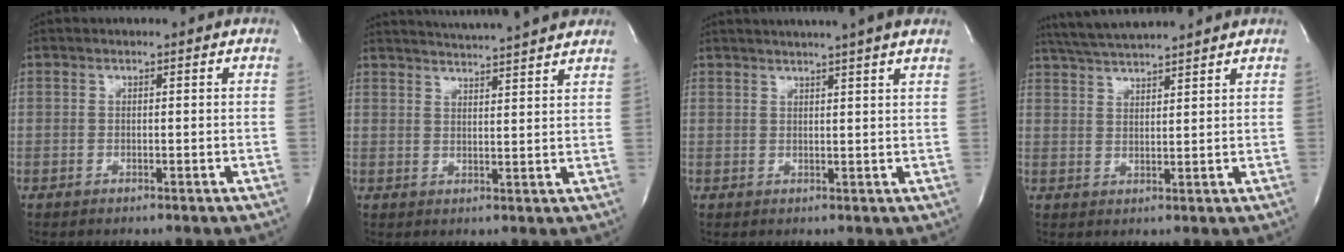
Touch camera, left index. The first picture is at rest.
{"total": 12.9, "force": [11.9, -0.4, 5.0], "torque": [-0.088, 0.005, 0.154]}
{"total": 10.0, "force": [8.4, -0.5, 5.3], "torque": [-0.085, 0.019, 0.092]}
{"total": 8.6, "force": [8.0, -0.6, 3.3], "torque": [-0.064, 0.022, 0.133]}